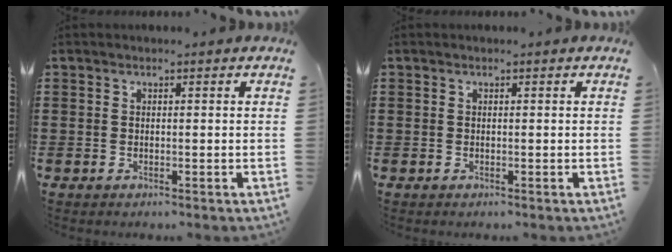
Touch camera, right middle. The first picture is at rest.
{"total": 0.0}